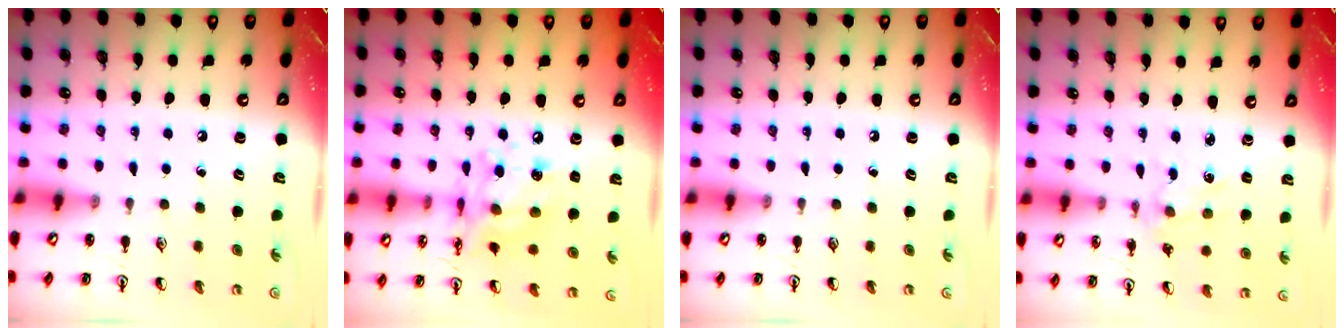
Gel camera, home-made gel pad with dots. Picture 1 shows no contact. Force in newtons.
{"total": 12.9, "press": 12.8, "slide": 1.1}
{"total": 0.0}
{"total": 2.6, "press": 2.6, "slide": 0.4}